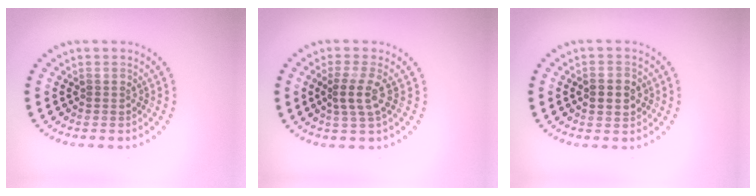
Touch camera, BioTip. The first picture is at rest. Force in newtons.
{"total": 2.5, "press": 2.0, "slide": 1.5}
{"total": 3.1, "press": 3.1, "slide": 0.2}